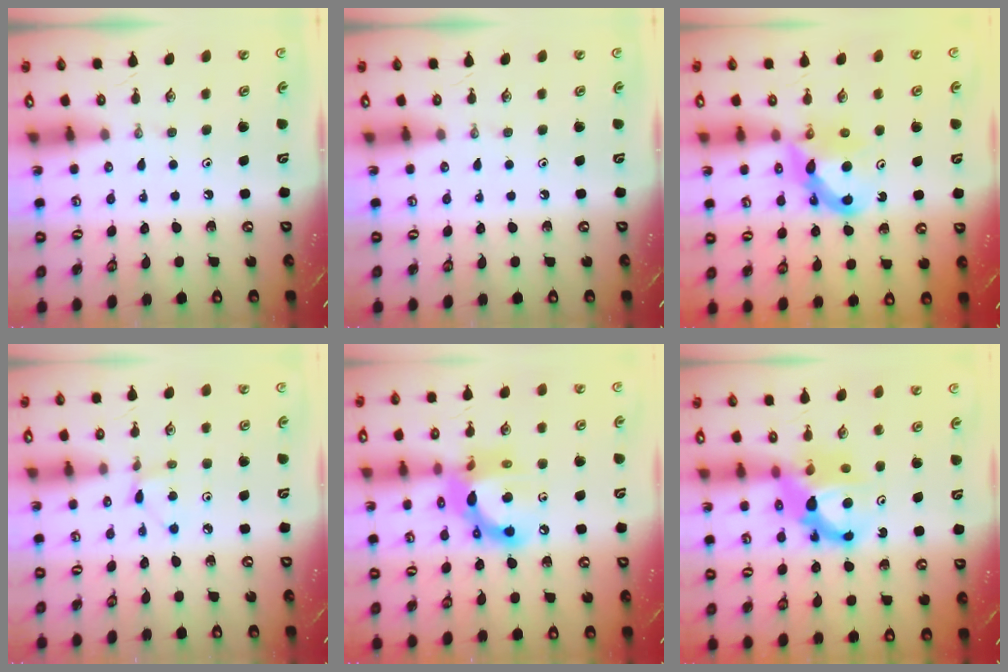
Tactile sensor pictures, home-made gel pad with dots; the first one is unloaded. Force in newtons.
{"total": 0.0}
{"total": 7.4, "press": 7.4, "slide": 0.3}
{"total": 2.9, "press": 2.9, "slide": 0.4}
{"total": 15.4, "press": 15.4, "slide": 1.0}
{"total": 10.7, "press": 10.6, "slide": 0.9}